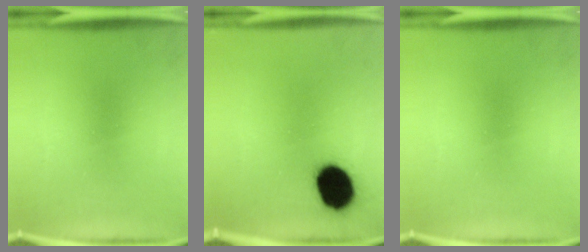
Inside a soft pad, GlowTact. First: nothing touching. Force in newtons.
{"total": 13.6}
{"total": 0.0}